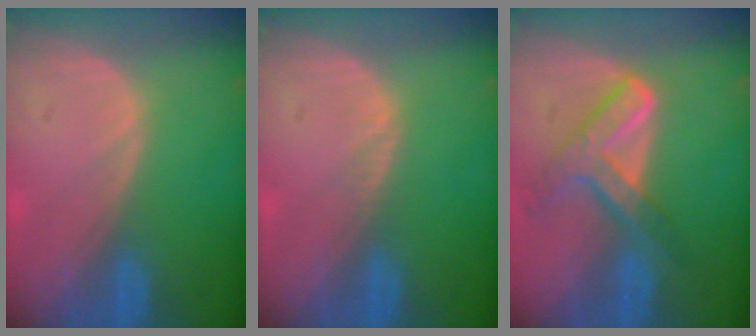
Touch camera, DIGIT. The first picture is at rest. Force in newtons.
{"total": 0.5, "press": 0.5, "slide": 0.1}
{"total": 7.6, "press": 6.3, "slide": 4.3}